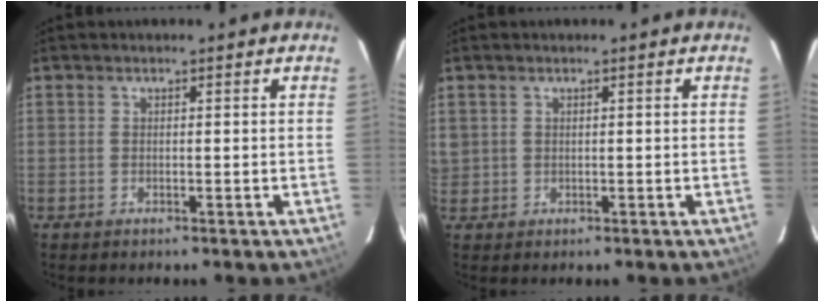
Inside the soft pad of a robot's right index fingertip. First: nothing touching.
{"total": 1.7, "force": [0.5, 1.6, 0.2], "torque": [0.005, 0.004, 0.011]}